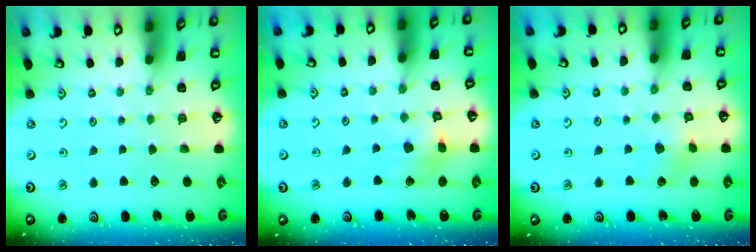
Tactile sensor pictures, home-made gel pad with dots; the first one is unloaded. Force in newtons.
{"total": 7.8, "press": 7.8, "slide": 0.8}
{"total": 3.4, "press": 3.3, "slide": 0.6}